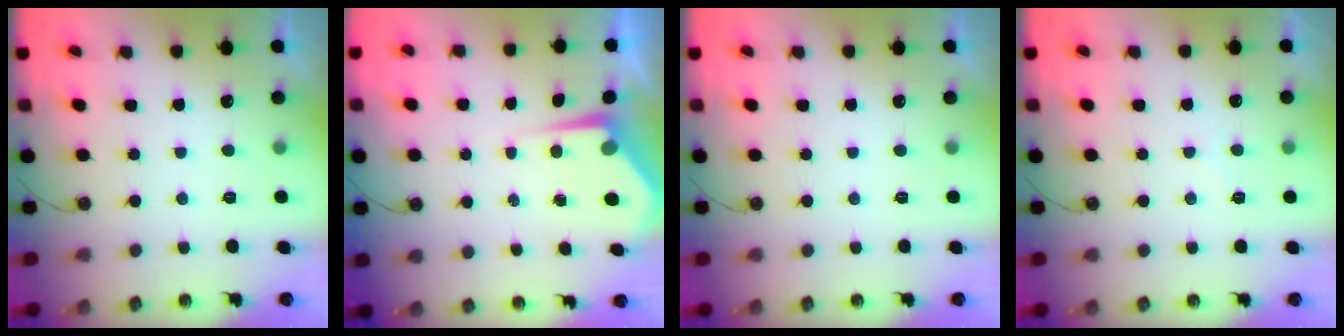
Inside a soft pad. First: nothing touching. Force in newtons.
{"total": 4.7, "press": 4.6, "slide": 0.6}
{"total": 0.0}
{"total": 4.7, "press": 4.7, "slide": 0.6}